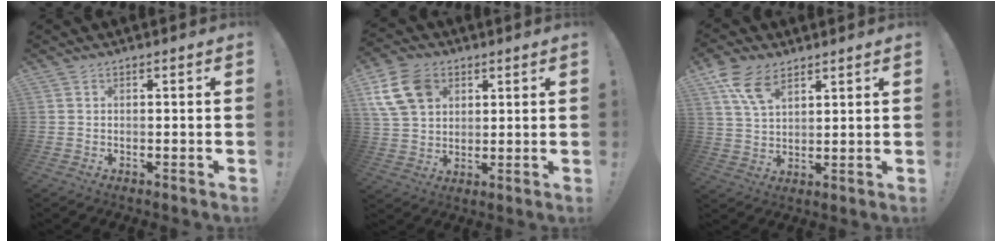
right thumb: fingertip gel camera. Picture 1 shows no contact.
{"total": 13.5, "force": [5.9, 9.8, 7.2], "torque": [-0.134, -0.023, 0.120]}
{"total": 10.1, "force": [6.1, 5.4, 6.0], "torque": [-0.108, -0.018, 0.120]}